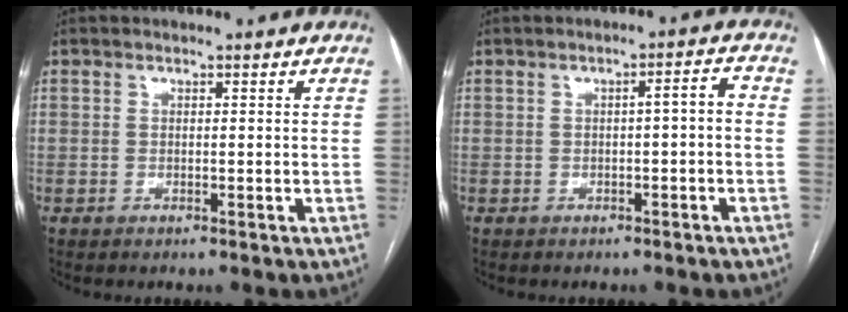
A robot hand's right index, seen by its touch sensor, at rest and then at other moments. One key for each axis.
{"total": 2.5, "fx": -0.3, "fy": 0.4, "fz": 2.4, "tx": -0.032, "ty": 0.011, "tz": -0.004}